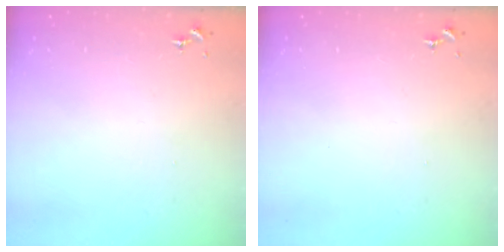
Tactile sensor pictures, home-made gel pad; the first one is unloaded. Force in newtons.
{"total": 0.0}